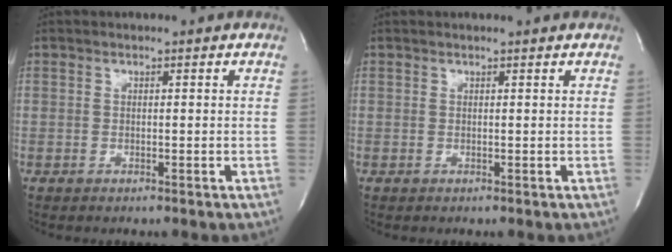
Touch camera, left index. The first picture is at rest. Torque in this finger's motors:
{"motor_torque": [0.16, -0.11, -0.03, -0.01]}